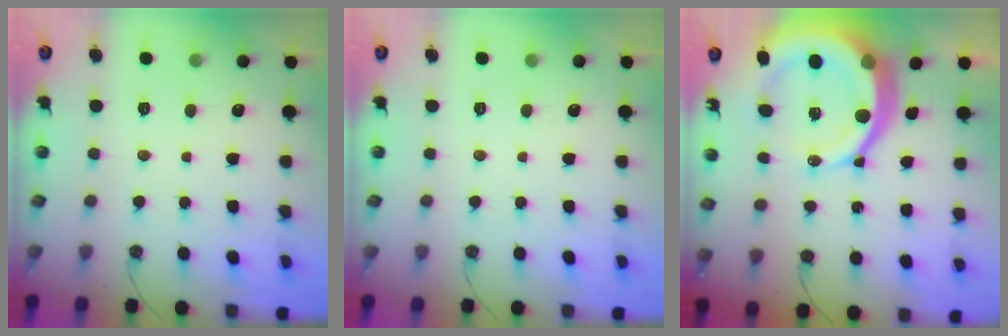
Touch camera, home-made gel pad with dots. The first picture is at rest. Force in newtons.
{"total": 0.0}
{"total": 19.8, "press": 19.6, "slide": 2.3}